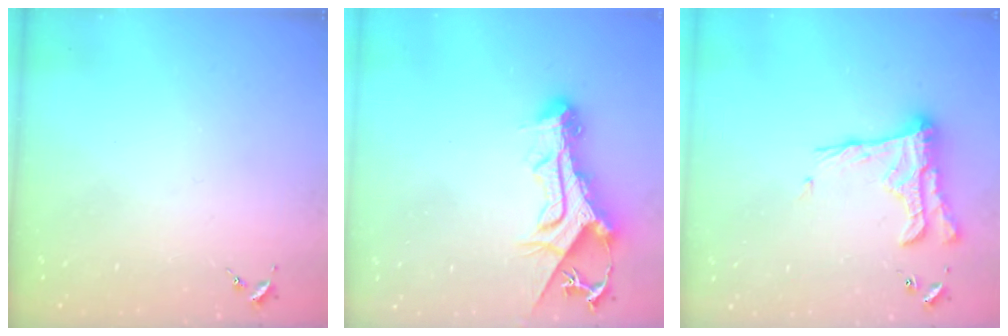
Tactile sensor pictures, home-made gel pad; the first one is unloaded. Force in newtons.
{"total": 13.9, "press": 13.9, "slide": 1.2}
{"total": 17.9, "press": 17.9, "slide": 0.9}